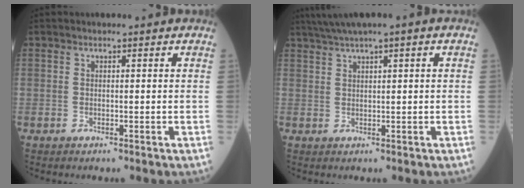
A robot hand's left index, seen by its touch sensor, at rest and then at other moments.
{"total": 5.3, "force": [3.6, -0.4, 3.9], "torque": [-0.079, 0.027, 0.067]}